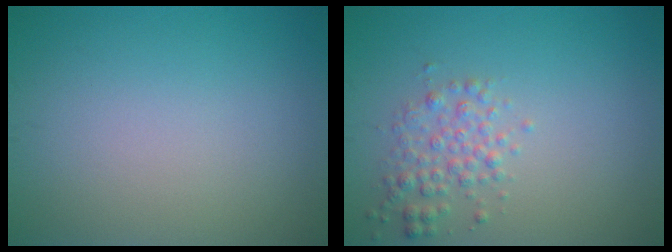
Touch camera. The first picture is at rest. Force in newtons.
{"total": 2.4, "press": 2.4, "slide": 0.0}